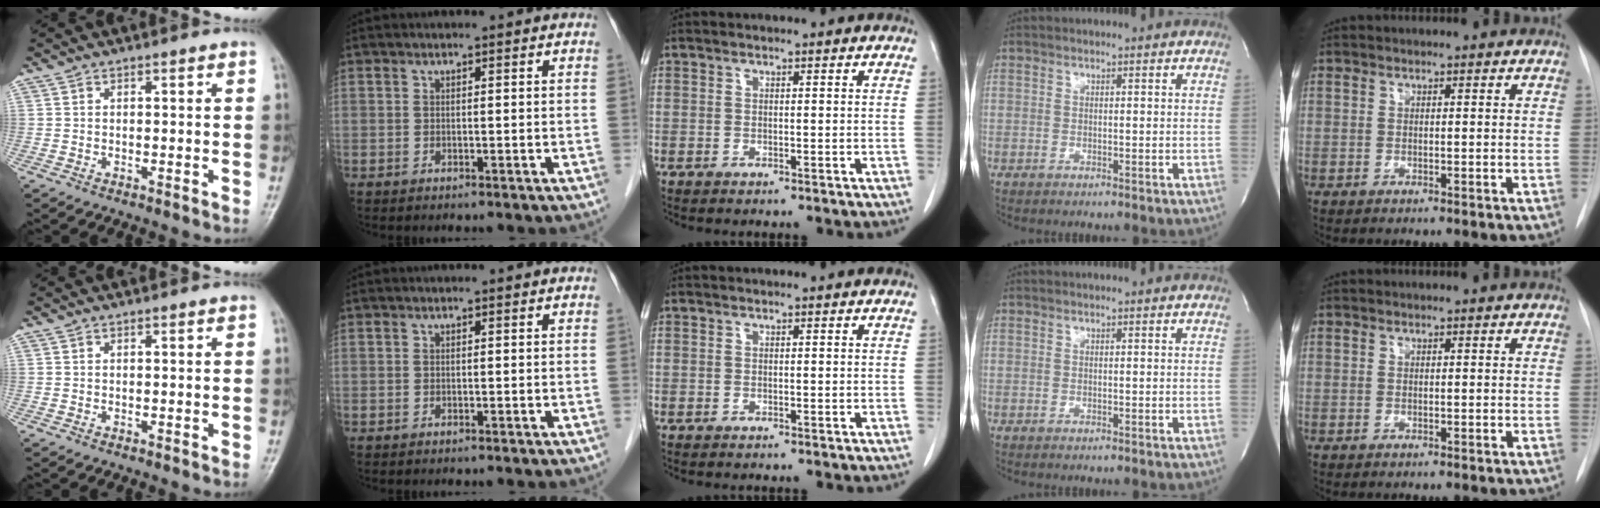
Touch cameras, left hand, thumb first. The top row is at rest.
{}